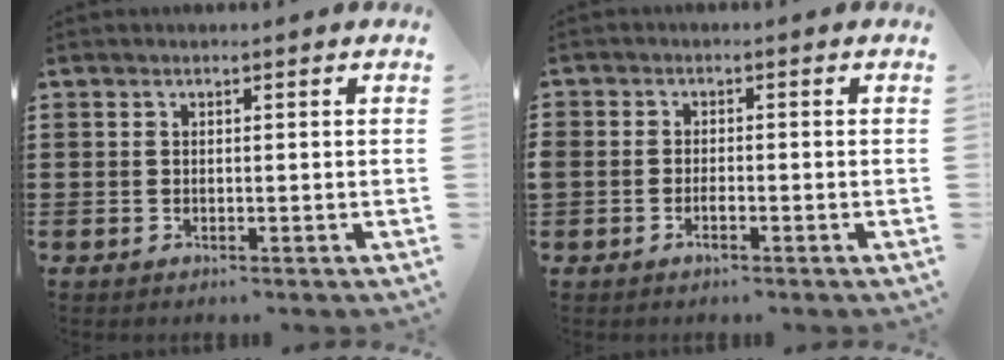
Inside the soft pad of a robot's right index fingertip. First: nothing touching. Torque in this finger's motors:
{"motor_torque": [1.12, 1.02, 0.46, 0.09]}